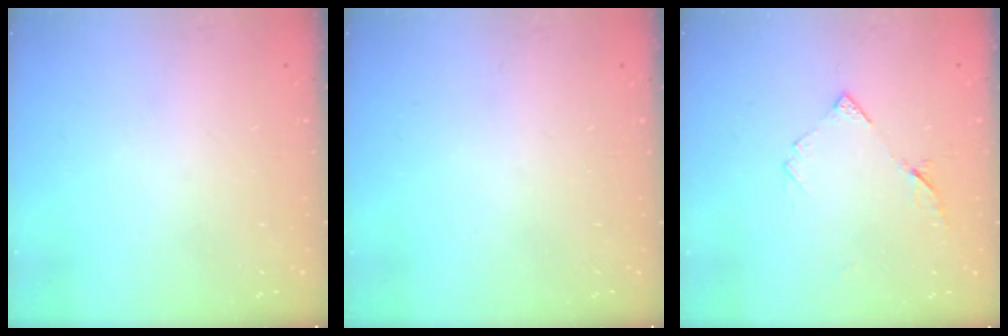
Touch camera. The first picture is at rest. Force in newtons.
{"total": 0.0}
{"total": 6.5, "press": 6.4, "slide": 0.9}